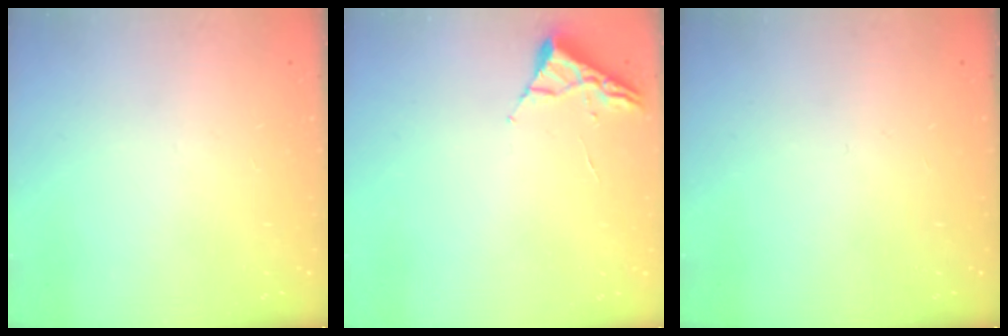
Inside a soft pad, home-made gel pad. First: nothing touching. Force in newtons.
{"total": 2.6, "press": 2.6, "slide": 0.3}
{"total": 0.0}